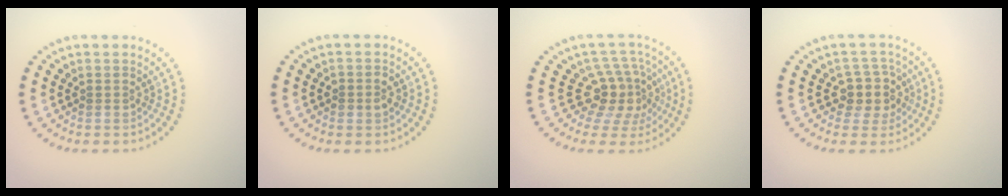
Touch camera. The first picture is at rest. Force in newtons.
{"total": 1.4, "press": 1.4, "slide": 0.3}
{"total": 4.3, "press": 3.2, "slide": 2.8}
{"total": 3.1, "press": 2.7, "slide": 1.5}